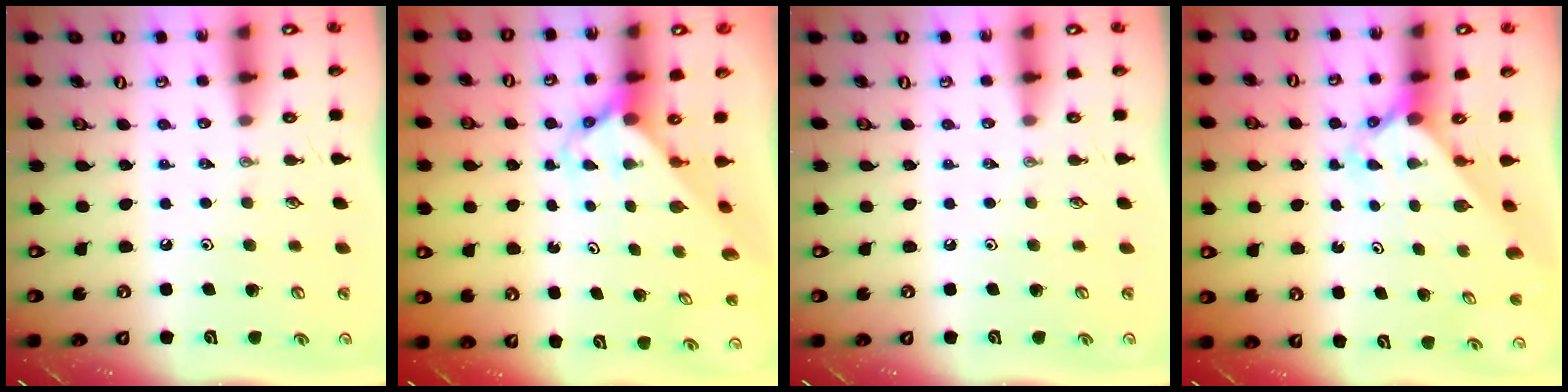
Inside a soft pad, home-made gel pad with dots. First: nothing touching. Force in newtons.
{"total": 3.5, "press": 3.5, "slide": 0.3}
{"total": 0.0}
{"total": 2.4, "press": 2.3, "slide": 0.2}